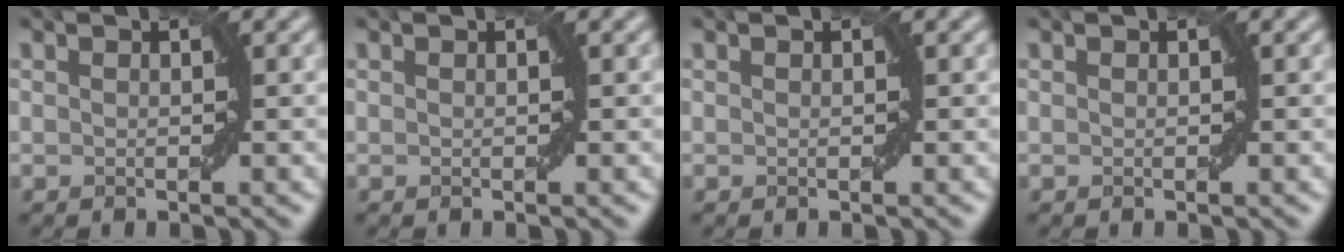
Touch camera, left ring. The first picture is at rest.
{"total": 0.0}
{"total": 0.0}
{"total": 0.0}